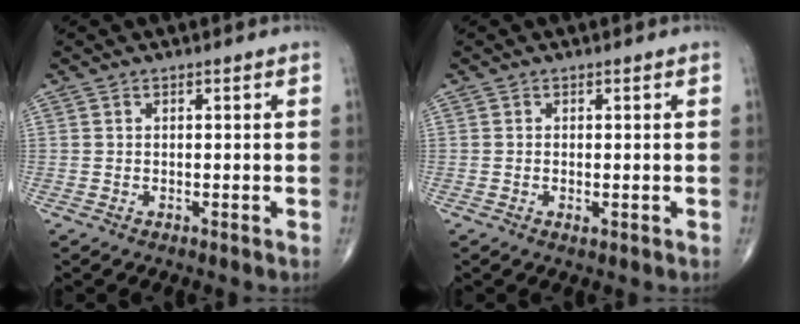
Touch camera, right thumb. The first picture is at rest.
{"total": 0.9, "force": [-0.2, 0.4, 0.8], "torque": [-0.018, -0.004, -0.004]}